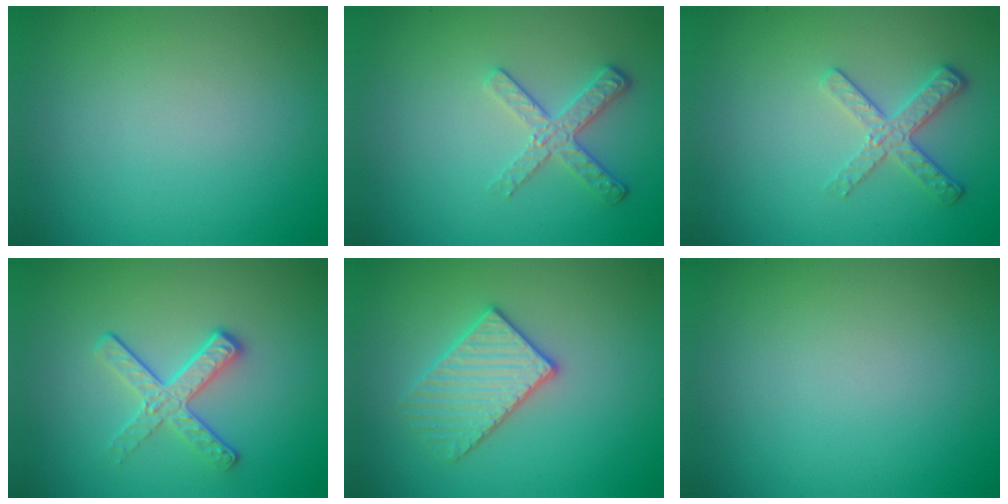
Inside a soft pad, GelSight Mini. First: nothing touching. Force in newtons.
{"total": 2.6, "press": 2.2, "slide": 1.4}
{"total": 2.6, "press": 2.2, "slide": 1.4}
{"total": 3.1, "press": 2.4, "slide": 1.9}
{"total": 3.2, "press": 3.1, "slide": 0.6}
{"total": 0.0}